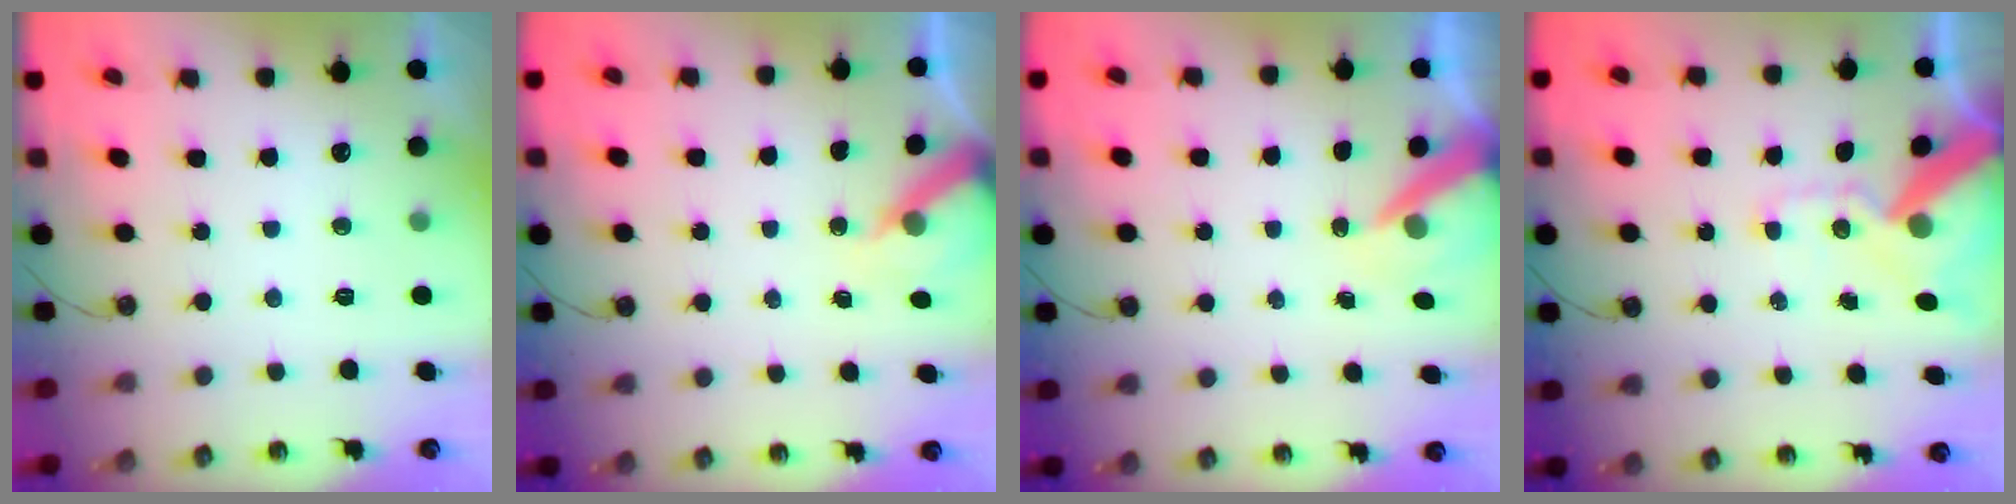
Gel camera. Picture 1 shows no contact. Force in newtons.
{"total": 6.7, "press": 6.6, "slide": 0.6}
{"total": 8.3, "press": 8.3, "slide": 0.6}
{"total": 15.2, "press": 15.1, "slide": 2.1}